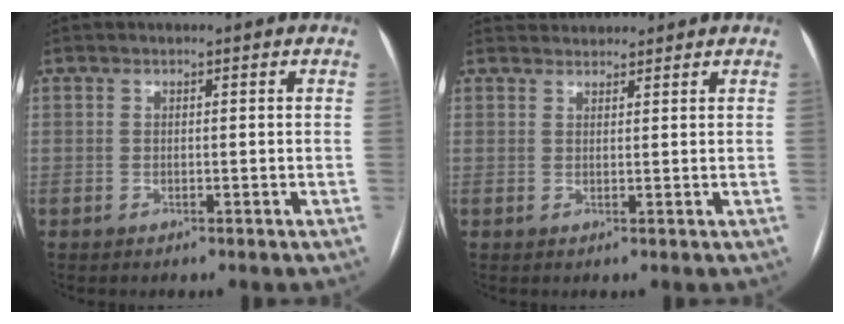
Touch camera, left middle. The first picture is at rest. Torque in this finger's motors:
{"motor_torque": [0.00, -0.03, -0.02, -0.03]}